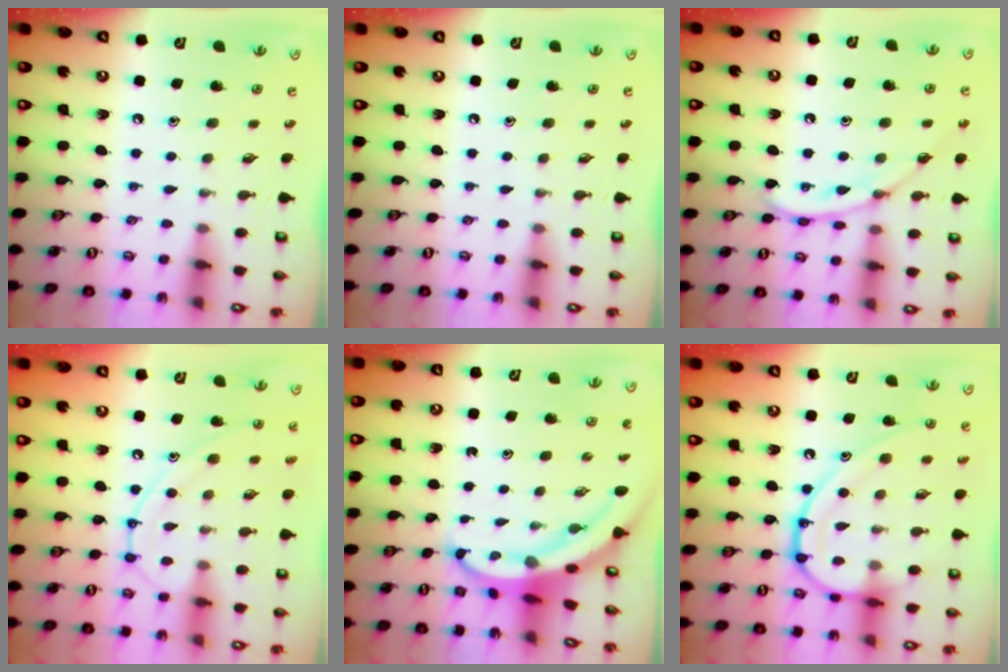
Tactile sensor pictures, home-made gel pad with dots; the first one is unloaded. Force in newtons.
{"total": 0.0}
{"total": 9.3, "press": 9.3, "slide": 0.7}
{"total": 12.2, "press": 12.2, "slide": 1.3}
{"total": 5.4, "press": 5.4, "slide": 0.5}
{"total": 15.2, "press": 15.1, "slide": 1.5}